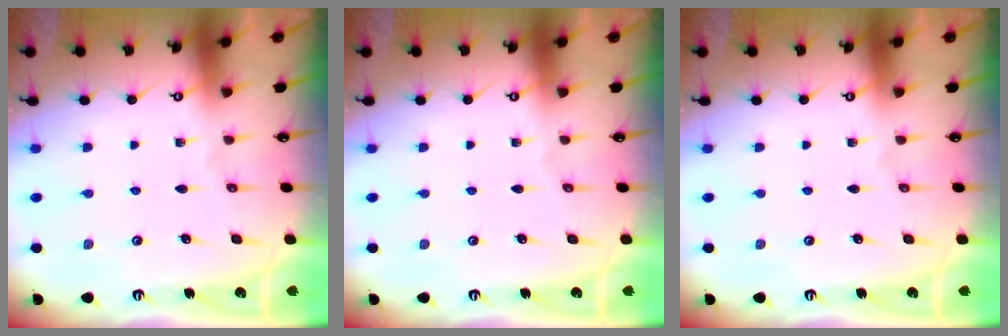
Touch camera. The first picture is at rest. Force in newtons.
{"total": 0.0}
{"total": 0.0}